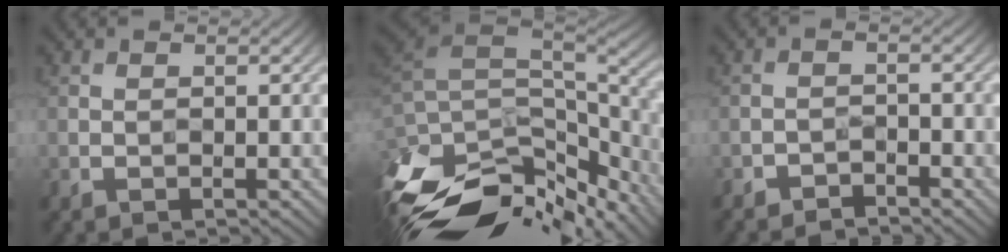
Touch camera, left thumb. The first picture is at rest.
{"total": 14.2, "force": [-7.5, 6.4, 10.2], "torque": [-0.251, -0.008, -0.103]}
{"total": 2.6, "force": [-2.5, 0.7, 0.6], "torque": [-0.008, 0.000, -0.048]}